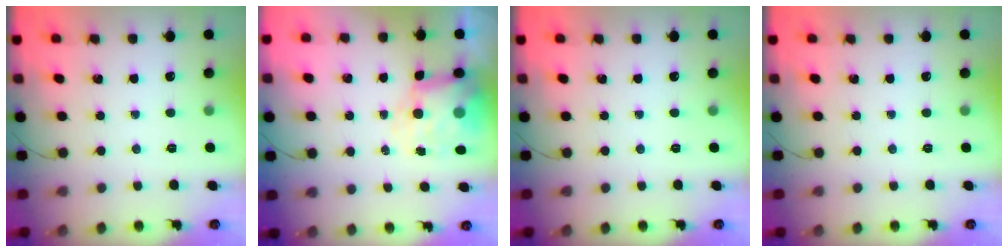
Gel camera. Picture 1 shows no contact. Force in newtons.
{"total": 7.5, "press": 7.3, "slide": 1.3}
{"total": 0.0}
{"total": 0.0}